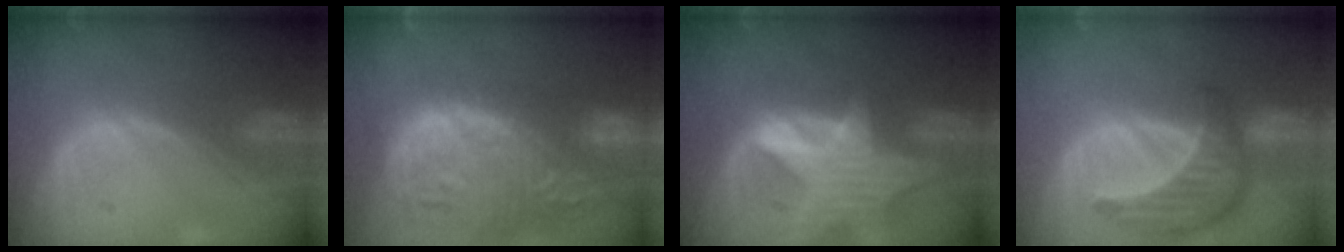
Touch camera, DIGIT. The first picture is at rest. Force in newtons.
{"total": 16.0, "press": 13.2, "slide": 9.0}
{"total": 8.0, "press": 7.3, "slide": 3.3}
{"total": 8.9, "press": 8.0, "slide": 3.7}